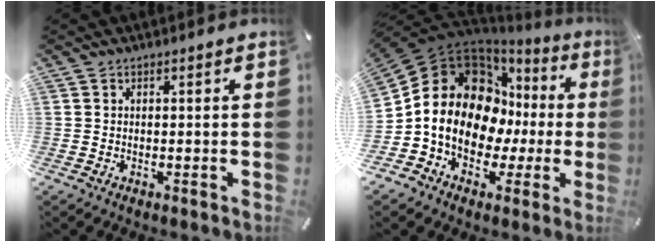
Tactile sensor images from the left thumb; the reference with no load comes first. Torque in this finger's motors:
{"motor_torque": [1.50, 2.91, 1.95, 0.82, 0.29]}